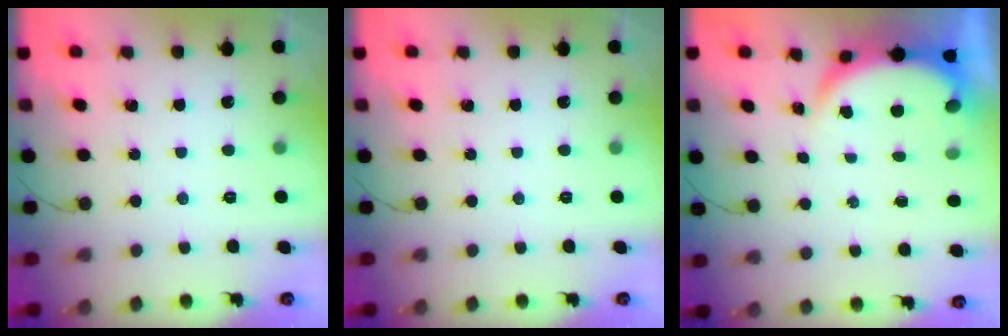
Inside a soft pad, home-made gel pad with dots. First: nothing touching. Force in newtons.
{"total": 0.0}
{"total": 4.9, "press": 4.8, "slide": 0.9}